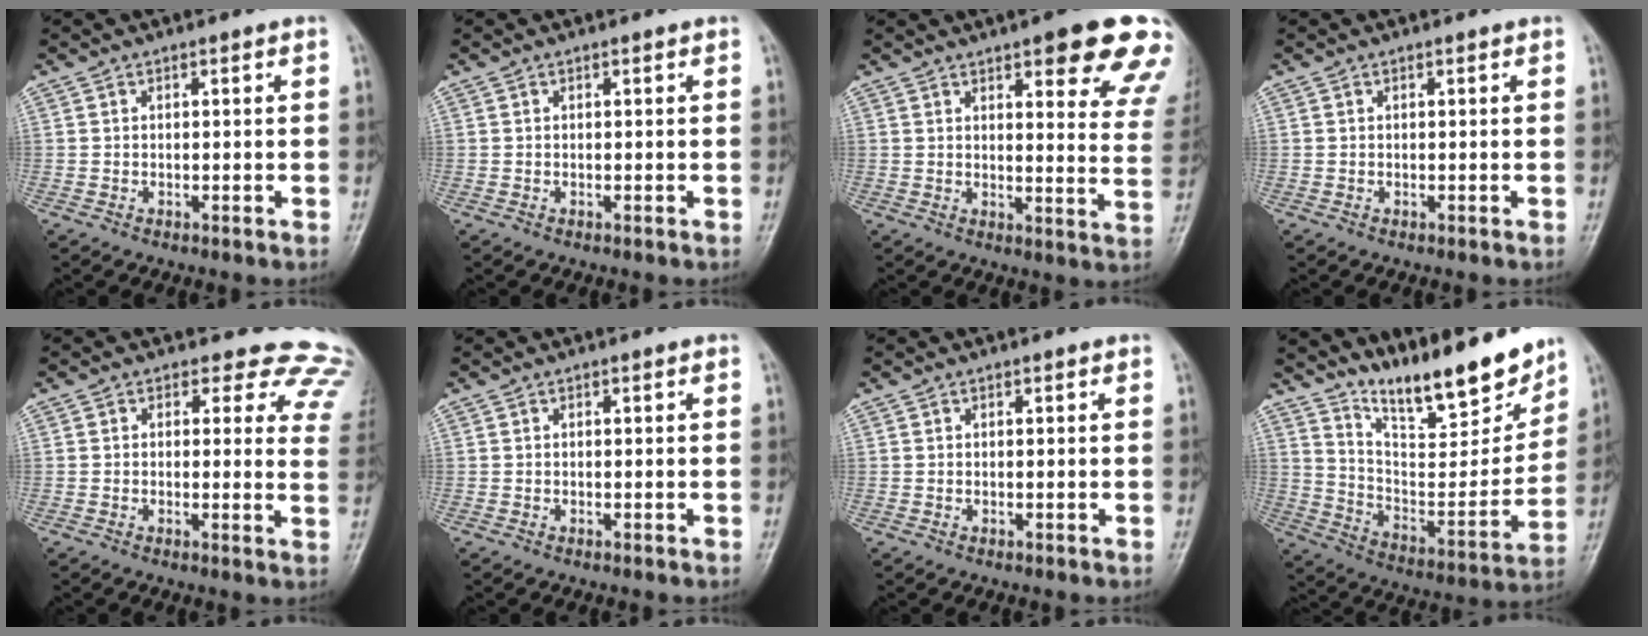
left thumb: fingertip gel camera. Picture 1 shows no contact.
{"total": 0.0}
{"total": 17.8, "force": [10.7, 4.6, 13.5], "torque": [-0.133, -0.040, 0.117]}
{"total": 0.0}
{"total": 12.9, "force": [10.4, 6.8, 3.5], "torque": [0.020, -0.057, 0.073]}
{"total": 0.0}
{"total": 0.0}
{"total": 19.7, "force": [15.7, 4.7, 10.8], "torque": [-0.128, -0.097, 0.267]}